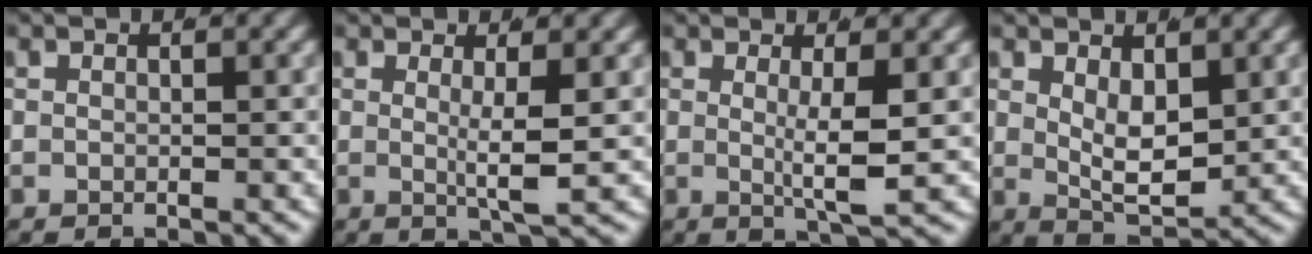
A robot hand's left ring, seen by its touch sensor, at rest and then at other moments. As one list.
[{"total": 2.9, "force": [0.4, -0.2, 2.8], "torque": [-0.049, -0.016, 0.012]}, {"total": 3.6, "force": [0.3, 0.0, 3.5], "torque": [-0.059, -0.016, 0.010]}, {"total": 4.4, "force": [0.8, 2.3, 3.7], "torque": [-0.065, -0.028, 0.024]}]